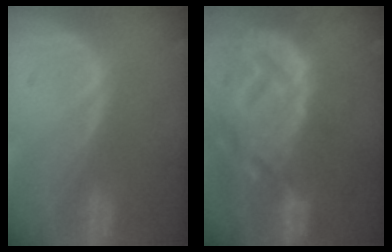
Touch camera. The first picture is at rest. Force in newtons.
{"total": 14.4, "press": 12.4, "slide": 7.3}